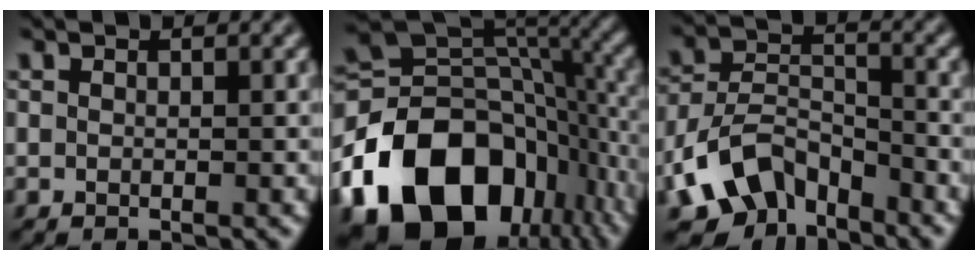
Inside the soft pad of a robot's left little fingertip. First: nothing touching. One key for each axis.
{"total": 18.7, "fx": -8.9, "fy": 12.8, "fz": 10.3, "tx": -0.208, "ty": -0.010, "tz": -0.148}
{"total": 7.5, "fx": -5.1, "fy": 4.3, "fz": 3.5, "tx": -0.057, "ty": -0.004, "tz": -0.105}